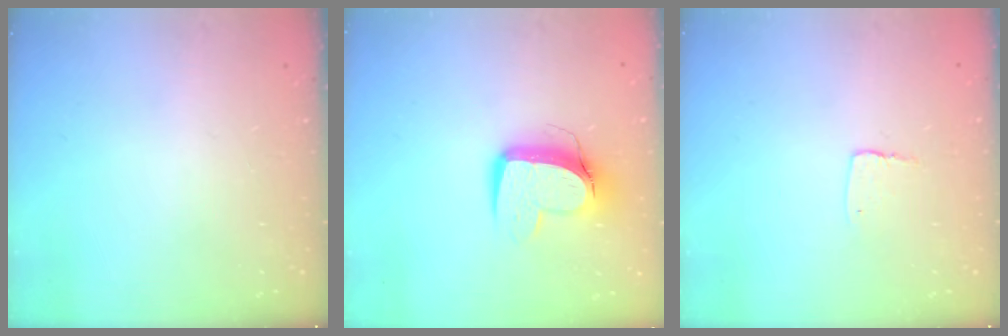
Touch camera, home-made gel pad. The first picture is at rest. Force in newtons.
{"total": 10.8, "press": 10.7, "slide": 1.1}
{"total": 3.8, "press": 3.8, "slide": 0.4}